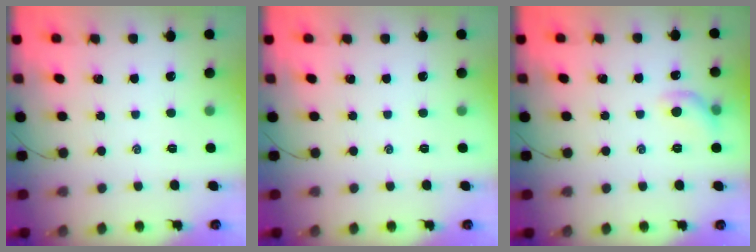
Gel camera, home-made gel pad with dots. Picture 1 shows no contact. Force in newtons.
{"total": 0.0}
{"total": 7.4, "press": 7.3, "slide": 1.0}